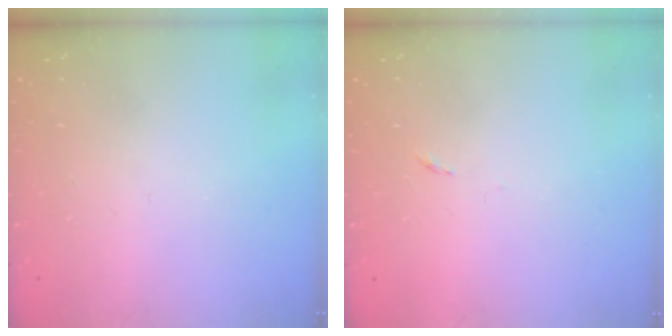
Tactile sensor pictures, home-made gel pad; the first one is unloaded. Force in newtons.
{"total": 2.6, "press": 2.6, "slide": 0.4}